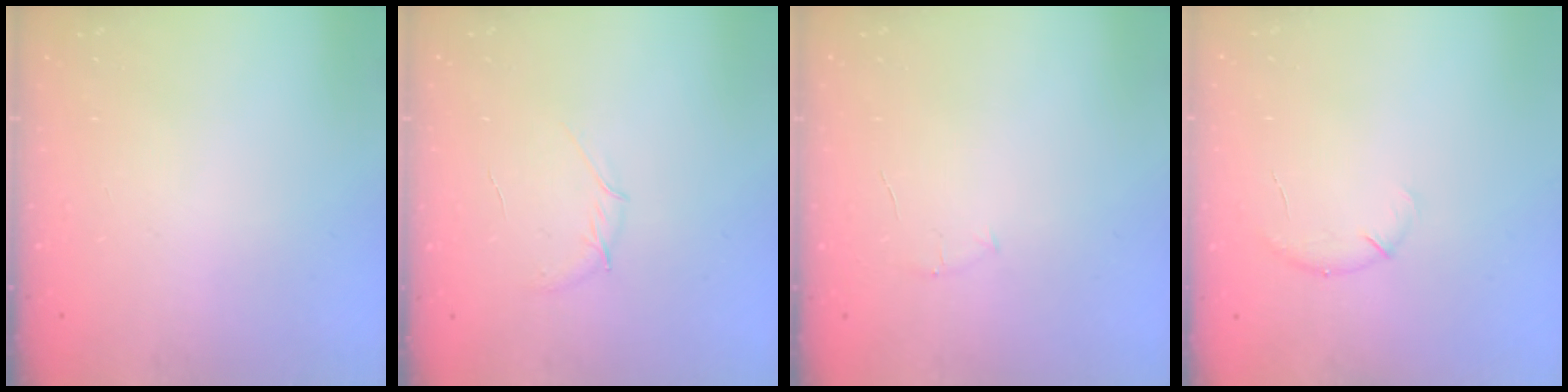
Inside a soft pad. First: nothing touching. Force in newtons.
{"total": 5.3, "press": 5.2, "slide": 1.4}
{"total": 4.0, "press": 3.8, "slide": 1.2}
{"total": 6.2, "press": 6.0, "slide": 1.6}